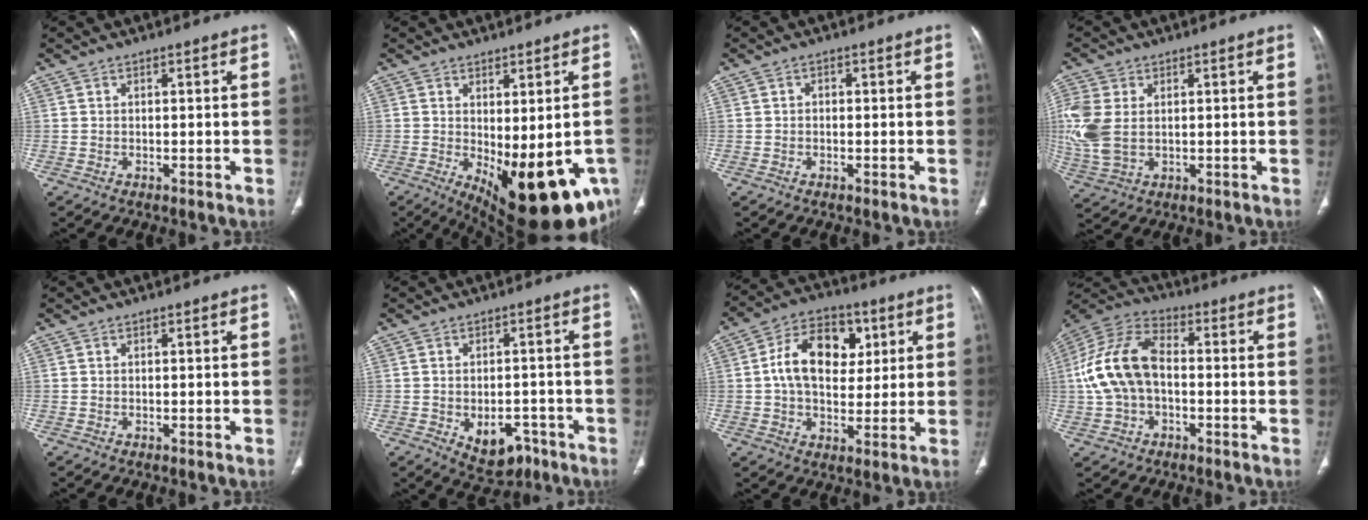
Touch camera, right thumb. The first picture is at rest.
{"total": 18.7, "force": [-5.9, 7.5, 16.1], "torque": [-0.185, -0.015, -0.059]}
{"total": 0.8, "force": [-0.1, 0.7, 0.5], "torque": [-0.003, 0.003, -0.006]}
{"total": 10.4, "force": [1.2, 7.0, 7.6], "torque": [-0.196, 0.001, 0.032]}
{"total": 0.0}
{"total": 7.8, "force": [-3.5, 5.2, 4.7], "torque": [-0.048, 0.023, -0.037]}
{"total": 14.4, "force": [3.1, 9.8, 10.1], "torque": [-0.135, 0.007, 0.043]}
{"total": 14.2, "force": [-0.7, 9.1, 10.9], "torque": [-0.222, 0.040, -0.019]}